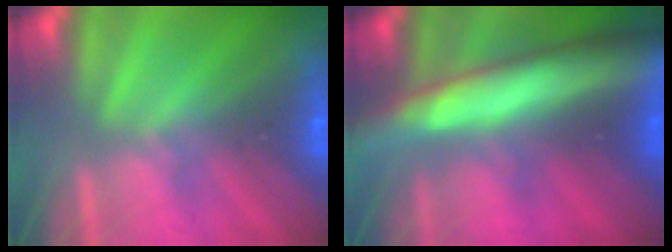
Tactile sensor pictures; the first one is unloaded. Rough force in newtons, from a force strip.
{"total": 6.6}